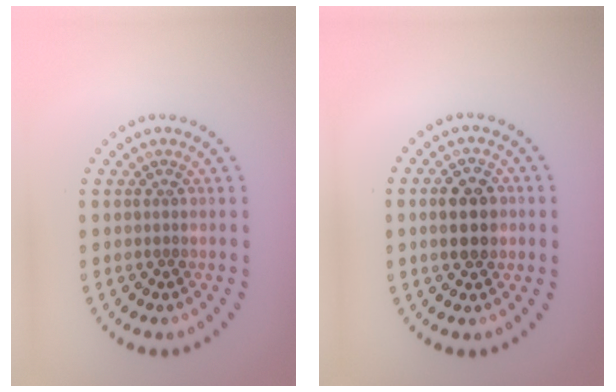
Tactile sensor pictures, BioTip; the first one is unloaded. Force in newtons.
{"total": 4.5, "press": 4.5, "slide": 0.2}